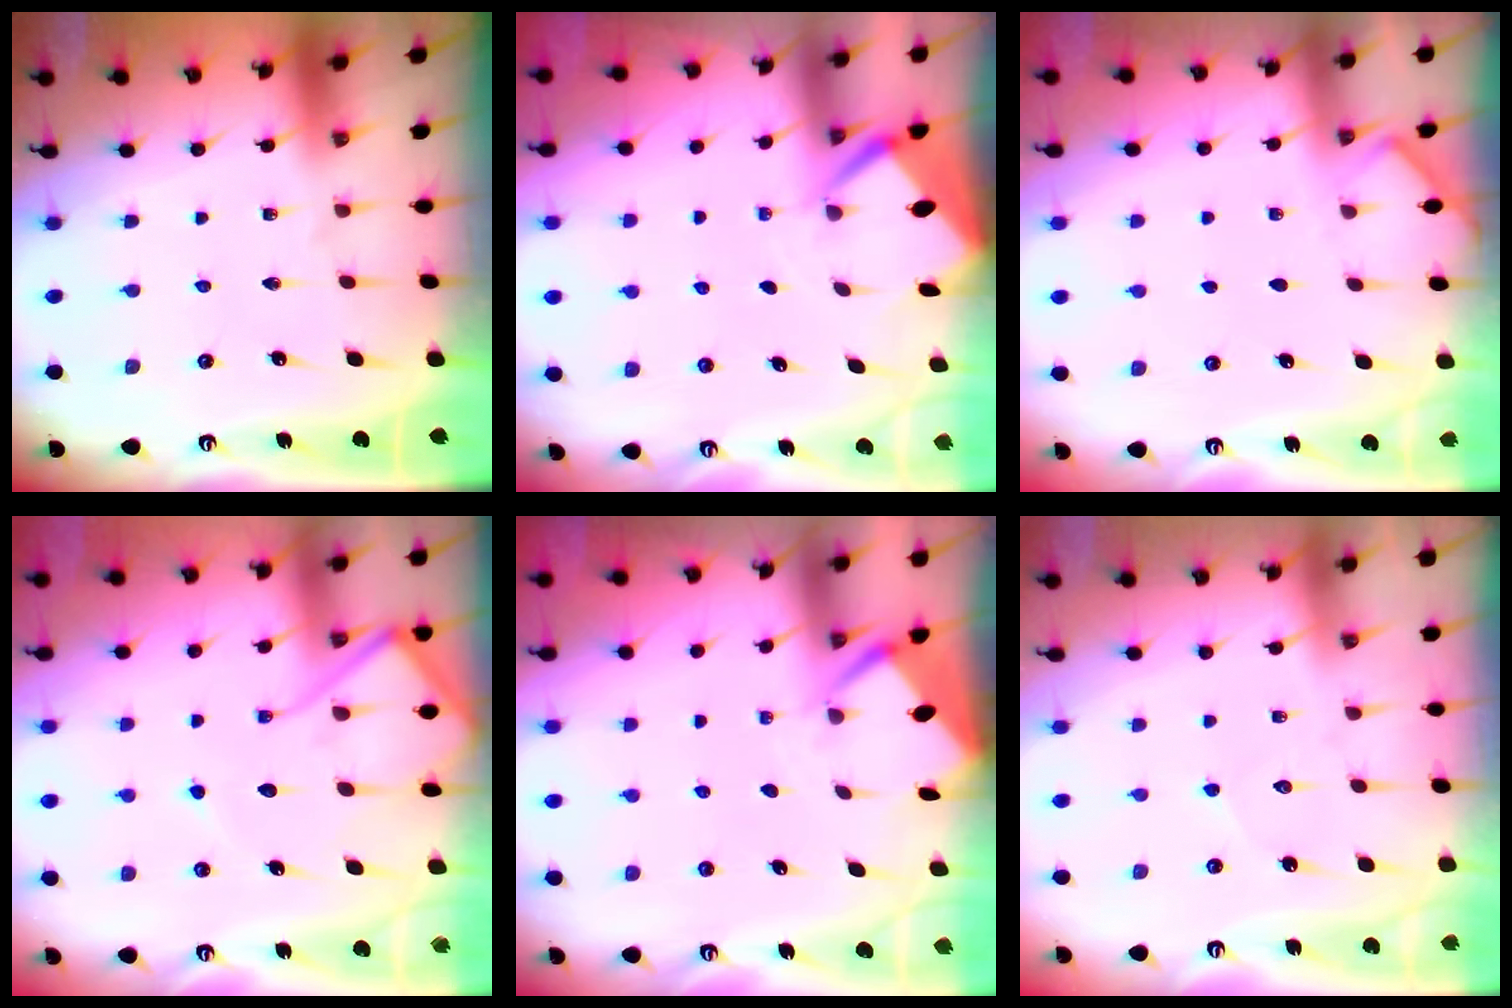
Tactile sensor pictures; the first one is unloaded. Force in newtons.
{"total": 2.7, "press": 2.6, "slide": 0.3}
{"total": 2.8, "press": 2.8, "slide": 0.4}
{"total": 11.9, "press": 11.8, "slide": 1.1}
{"total": 2.8, "press": 2.7, "slide": 0.3}
{"total": 3.8, "press": 3.8, "slide": 0.3}